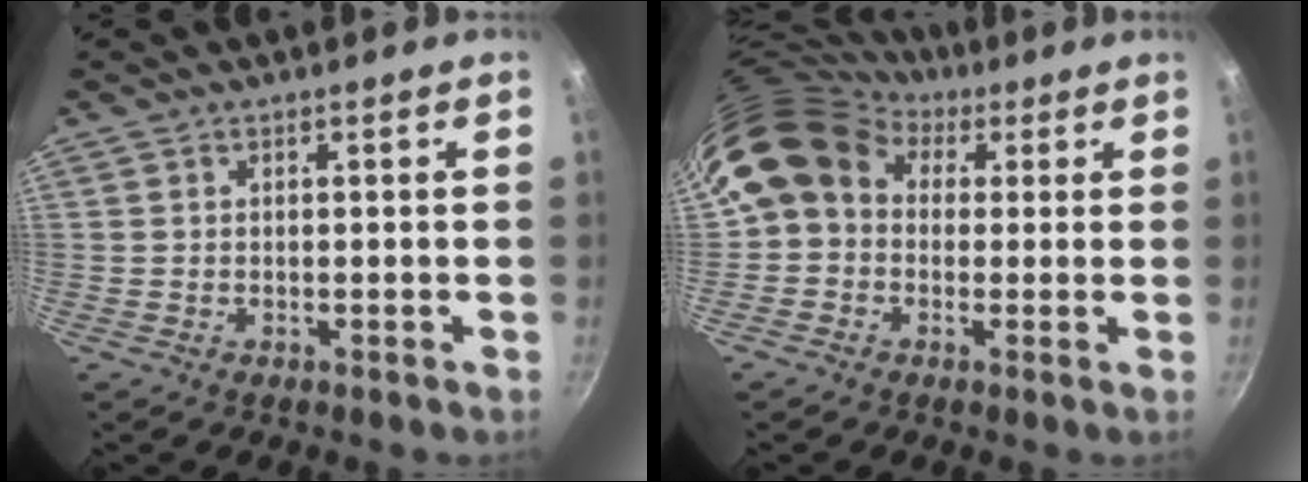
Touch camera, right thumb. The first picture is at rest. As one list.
[{"total": 11.0, "force": [3.2, 9.1, 5.2], "torque": [-0.081, 0.012, 0.035]}]